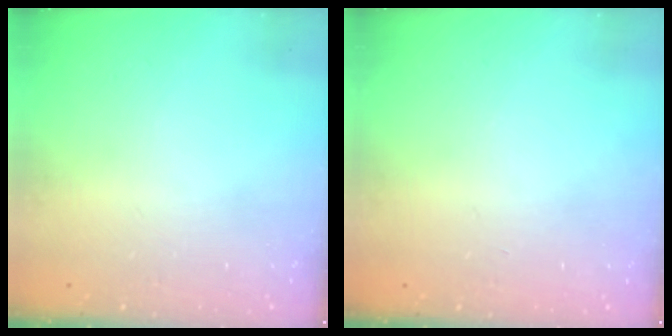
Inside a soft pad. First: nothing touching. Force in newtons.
{"total": 0.0}